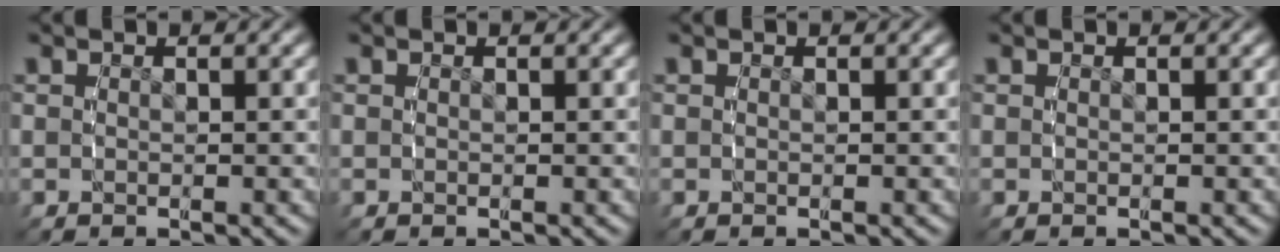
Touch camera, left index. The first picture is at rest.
{"total": 0.0}
{"total": 0.0}
{"total": 0.0}